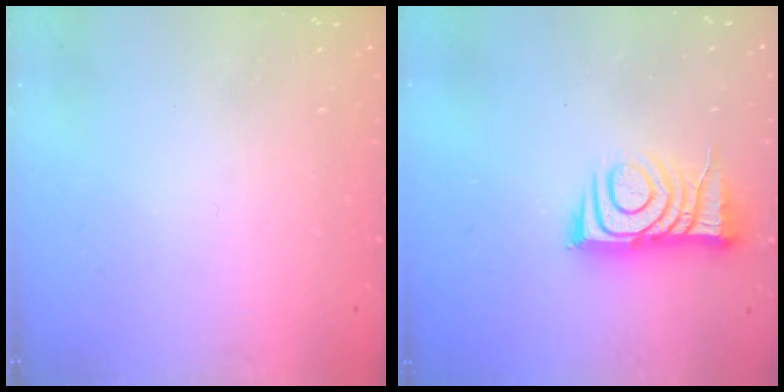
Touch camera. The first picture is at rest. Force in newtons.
{"total": 9.7, "press": 9.7, "slide": 0.9}